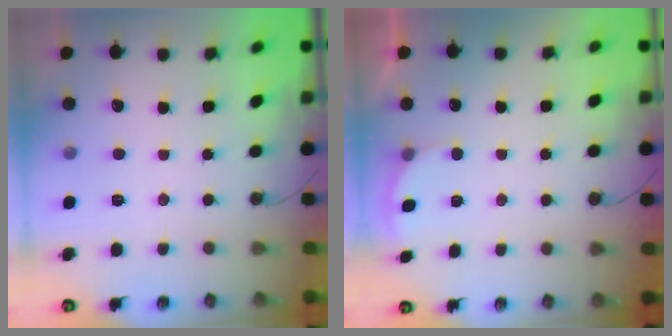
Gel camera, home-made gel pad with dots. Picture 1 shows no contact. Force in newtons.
{"total": 2.4, "press": 2.2, "slide": 1.0}